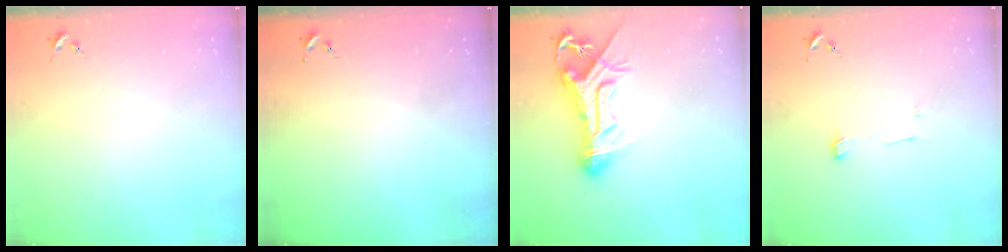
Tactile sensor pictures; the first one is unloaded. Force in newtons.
{"total": 0.0}
{"total": 16.8, "press": 16.7, "slide": 1.6}
{"total": 4.2, "press": 4.2, "slide": 0.5}